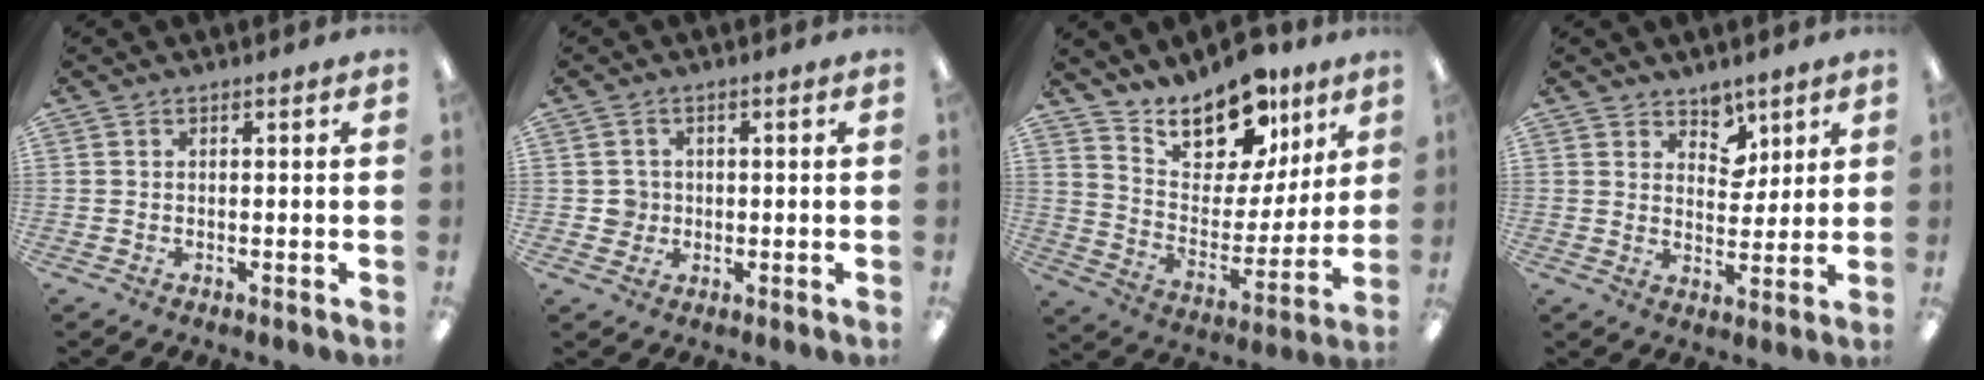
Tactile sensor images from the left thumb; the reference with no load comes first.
{"total": 3.3, "force": [0.1, 3.3, 0.3], "torque": [0.003, 0.000, -0.003]}
{"total": 17.2, "force": [13.8, 8.2, 6.2], "torque": [-0.105, -0.101, 0.249]}
{"total": 6.1, "force": [4.6, 3.8, 0.8], "torque": [-0.007, -0.029, 0.084]}